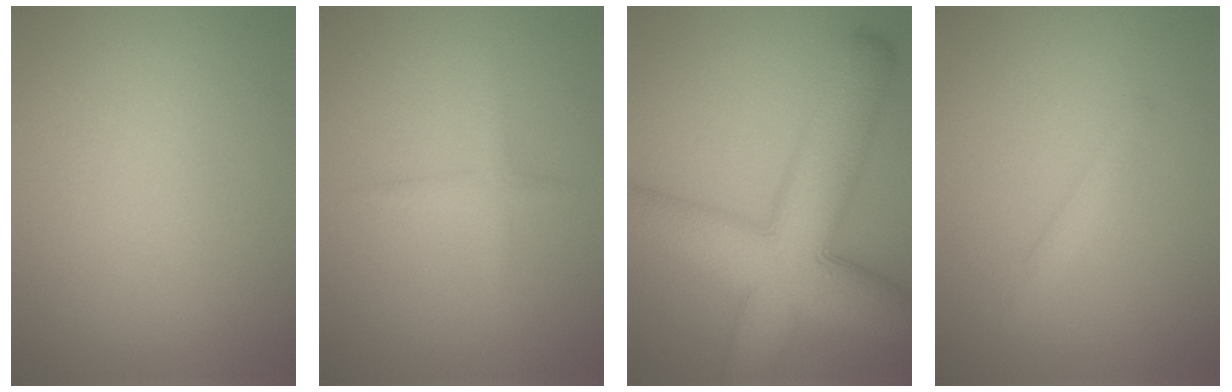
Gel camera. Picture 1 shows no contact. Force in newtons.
{"total": 1.2, "press": 1.2, "slide": 0.0}
{"total": 12.1, "press": 12.1, "slide": 0.3}
{"total": 1.4, "press": 1.4, "slide": 0.1}